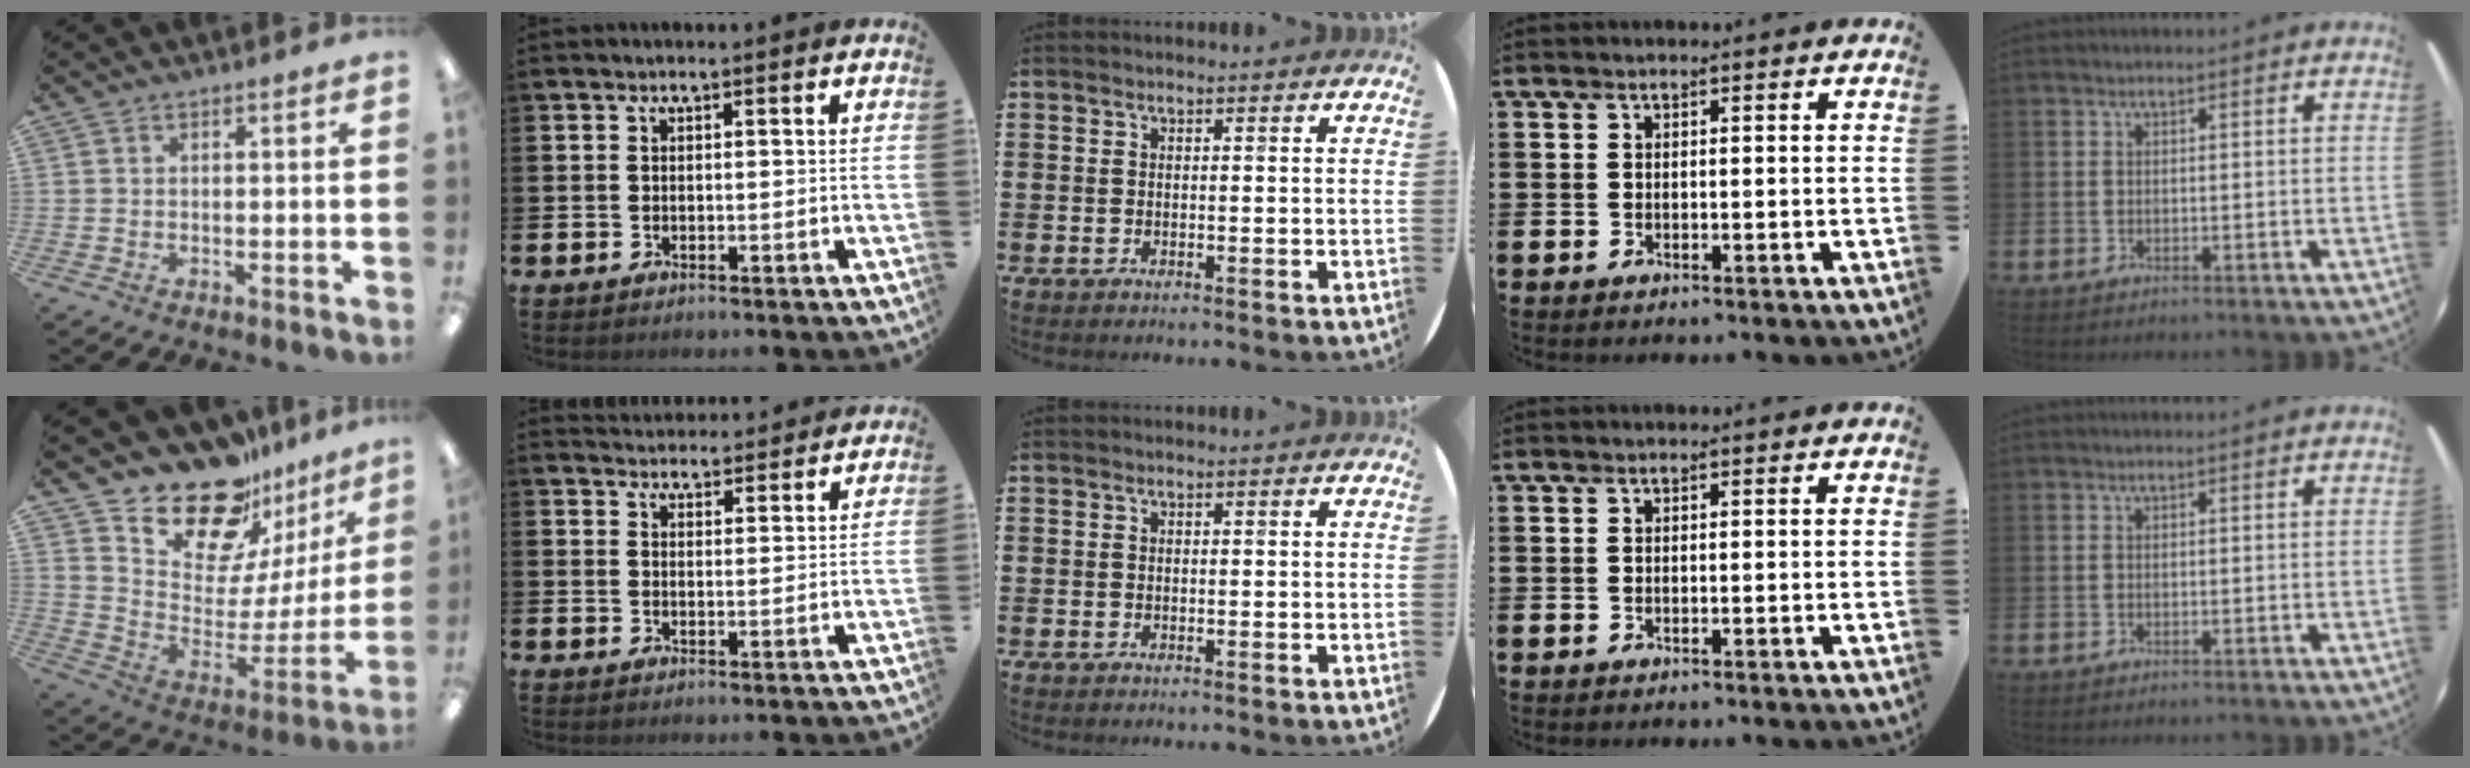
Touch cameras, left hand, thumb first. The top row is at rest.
{"thumb": {"total": 19.6, "force": [16.6, 8.4, 6.1], "torque": [-0.106, -0.132, 0.295]}, "index": {"total": 3.8, "force": [3.7, 0.7, -0.3], "torque": [0.001, -0.021, 0.068]}}